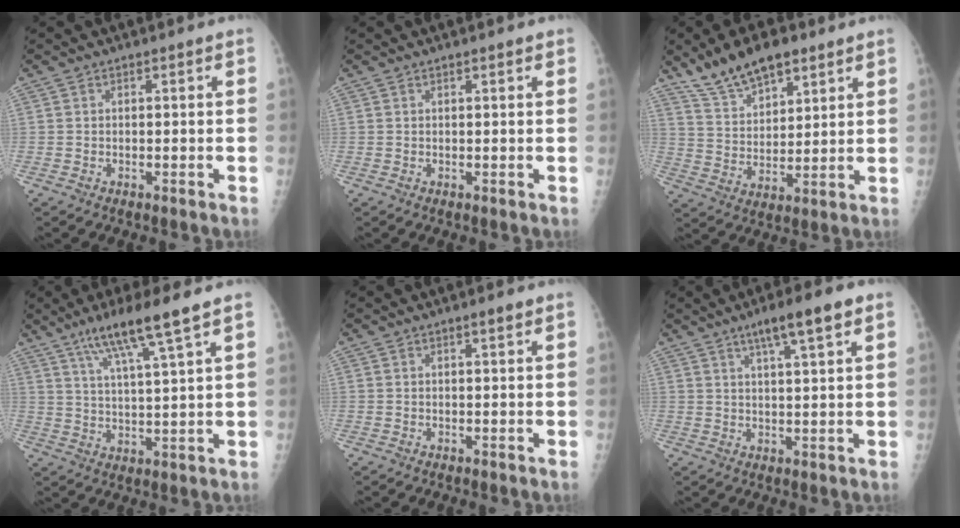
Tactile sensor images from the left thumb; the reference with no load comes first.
{"total": 1.1, "force": [0.8, 0.2, 0.7], "torque": [-0.007, 0.000, 0.010]}
{"total": 12.2, "force": [8.8, 5.2, 6.6], "torque": [-0.095, -0.036, 0.163]}
{"total": 11.2, "force": [7.0, 0.2, 8.8], "torque": [-0.160, -0.023, 0.126]}
{"total": 1.3, "force": [0.8, 0.1, 1.0], "torque": [-0.013, -0.003, 0.013]}
{"total": 8.1, "force": [4.7, 1.0, 6.5], "torque": [-0.104, -0.011, 0.076]}